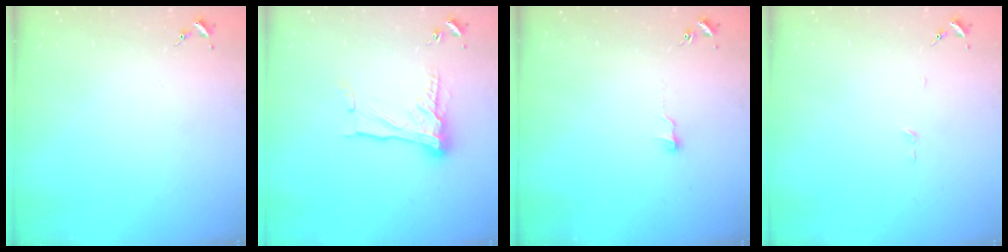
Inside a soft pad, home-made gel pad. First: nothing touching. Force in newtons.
{"total": 14.3, "press": 14.3, "slide": 1.1}
{"total": 4.0, "press": 4.0, "slide": 0.4}
{"total": 3.0, "press": 3.0, "slide": 0.2}